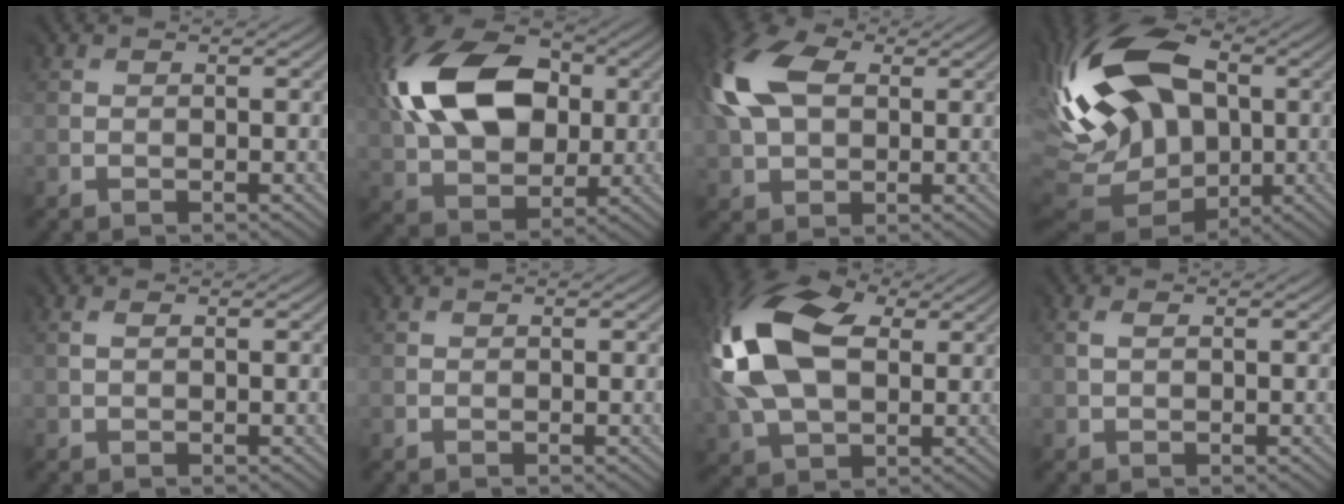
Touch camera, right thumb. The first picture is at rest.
{"total": 15.7, "force": [4.1, 10.7, 10.7], "torque": [-0.241, 0.036, 0.065]}
{"total": 12.9, "force": [3.3, 8.7, 8.9], "torque": [-0.225, 0.018, 0.065]}
{"total": 19.4, "force": [3.4, 12.6, 14.4], "torque": [-0.323, 0.013, 0.064]}
{"total": 0.9, "force": [0.3, 0.5, 0.6], "torque": [-0.013, 0.001, 0.011]}
{"total": 0.0}
{"total": 16.4, "force": [4.1, 11.2, 11.3], "torque": [-0.284, 0.003, 0.091]}
{"total": 1.6, "force": [0.6, 1.1, 1.0], "torque": [-0.023, 0.001, 0.017]}